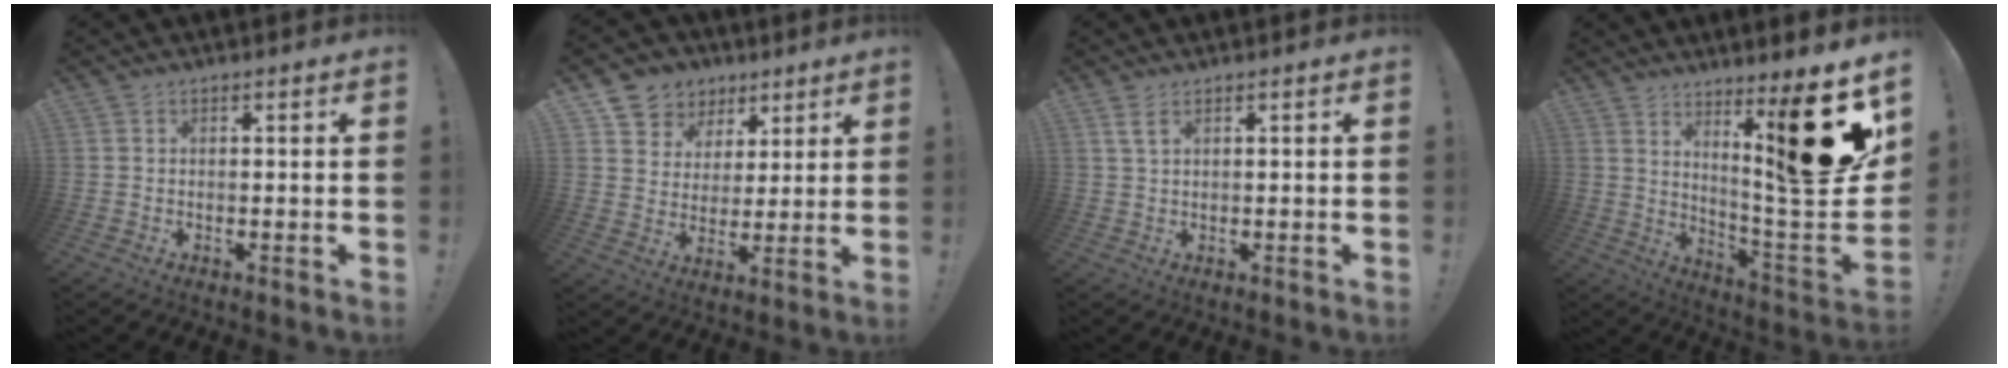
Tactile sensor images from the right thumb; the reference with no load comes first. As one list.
[{"total": 8.5, "force": [4.4, 7.2, 1.2], "torque": [-0.019, -0.034, 0.090]}, {"total": 3.1, "force": [1.7, 1.1, 2.3], "torque": [-0.043, -0.003, 0.030]}, {"total": 20.9, "force": [9.5, 3.3, 18.3], "torque": [-0.247, -0.094, 0.153]}]